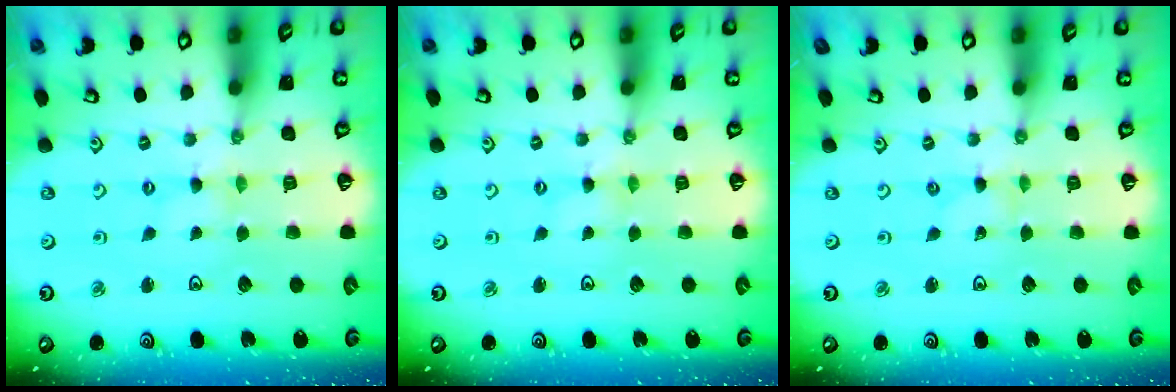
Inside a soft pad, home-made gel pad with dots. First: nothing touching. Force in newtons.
{"total": 0.0}
{"total": 0.0}